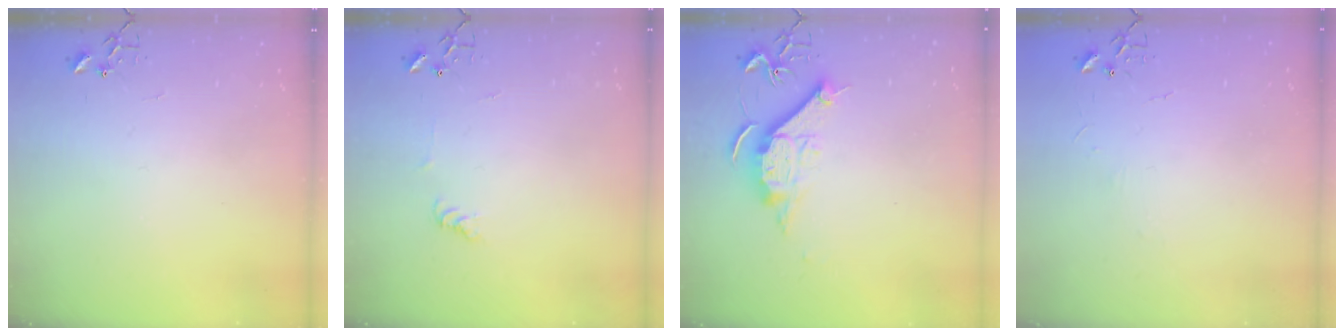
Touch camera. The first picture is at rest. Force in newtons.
{"total": 6.0, "press": 5.9, "slide": 0.6}
{"total": 11.6, "press": 11.6, "slide": 1.2}
{"total": 2.7, "press": 2.7, "slide": 0.4}